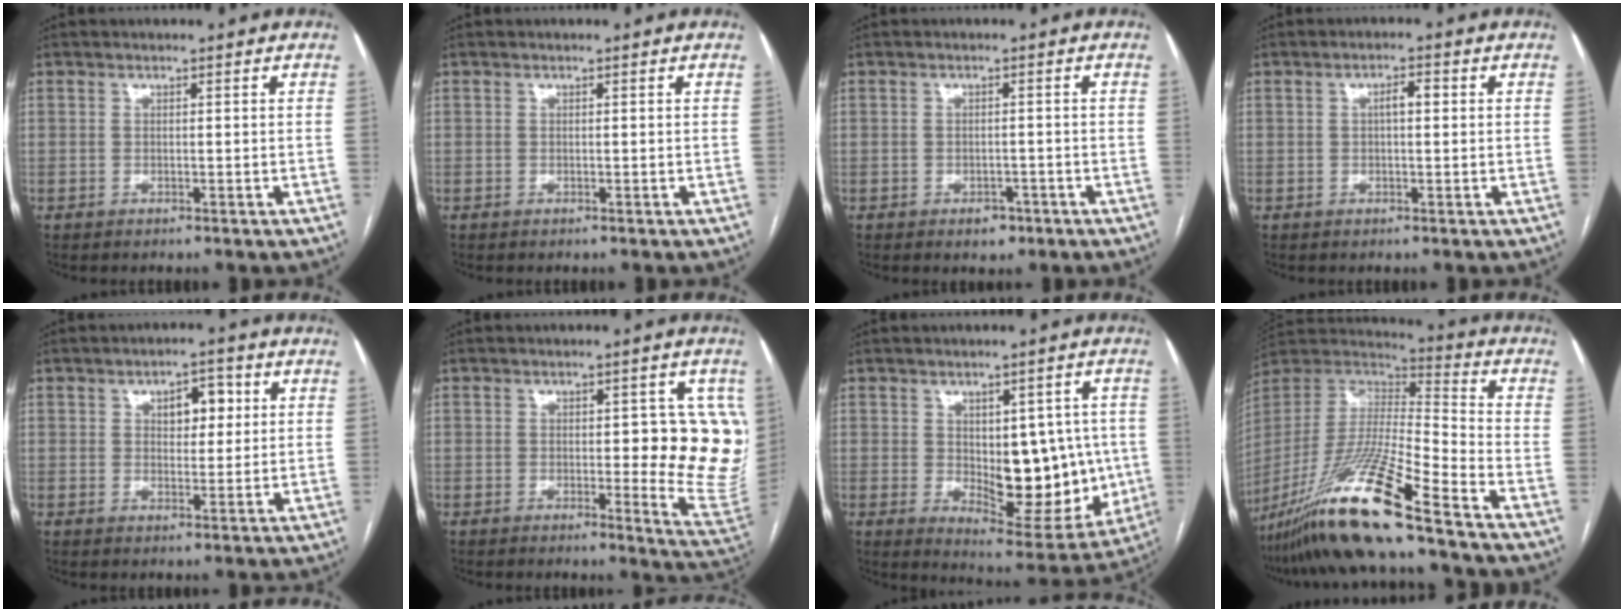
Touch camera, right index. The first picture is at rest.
{"total": 0.0}
{"total": 2.4, "force": [-1.5, 1.6, 1.1], "torque": [-0.009, 0.004, -0.012]}
{"total": 2.4, "force": [0.4, 0.7, 2.3], "torque": [-0.039, 0.007, 0.006]}
{"total": 4.9, "force": [1.6, 2.6, 3.9], "torque": [-0.054, 0.012, 0.025]}
{"total": 12.4, "force": [1.4, 3.9, 11.7], "torque": [-0.112, -0.002, 0.011]}
{"total": 14.4, "force": [-0.6, 6.7, 12.7], "torque": [-0.159, -0.001, 0.013]}
{"total": 21.5, "force": [-15.4, -0.3, 15.0], "torque": [-0.329, -0.040, -0.294]}